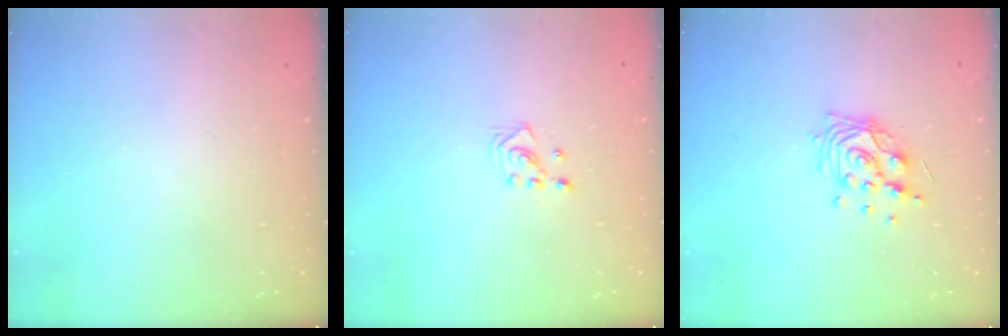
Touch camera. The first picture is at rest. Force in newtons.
{"total": 2.9, "press": 2.9, "slide": 0.4}
{"total": 12.2, "press": 11.5, "slide": 4.1}